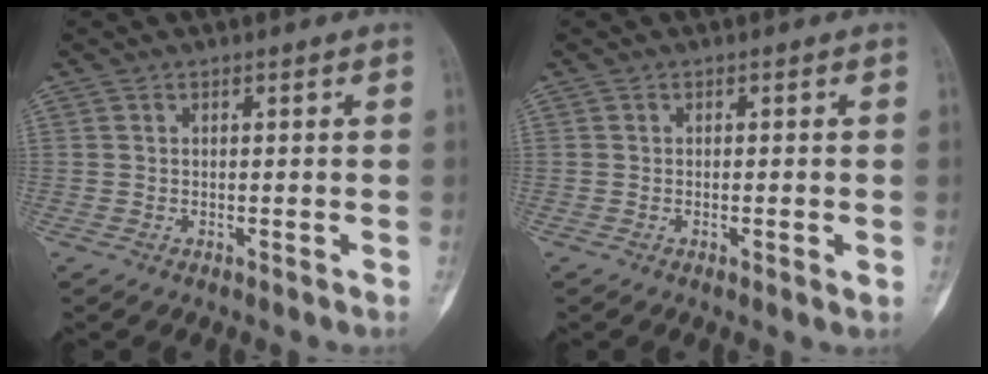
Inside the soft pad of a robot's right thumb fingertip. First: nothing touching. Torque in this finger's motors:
{"motor_torque": [-0.16, -0.02, 0.08, 0.03, 0.04]}